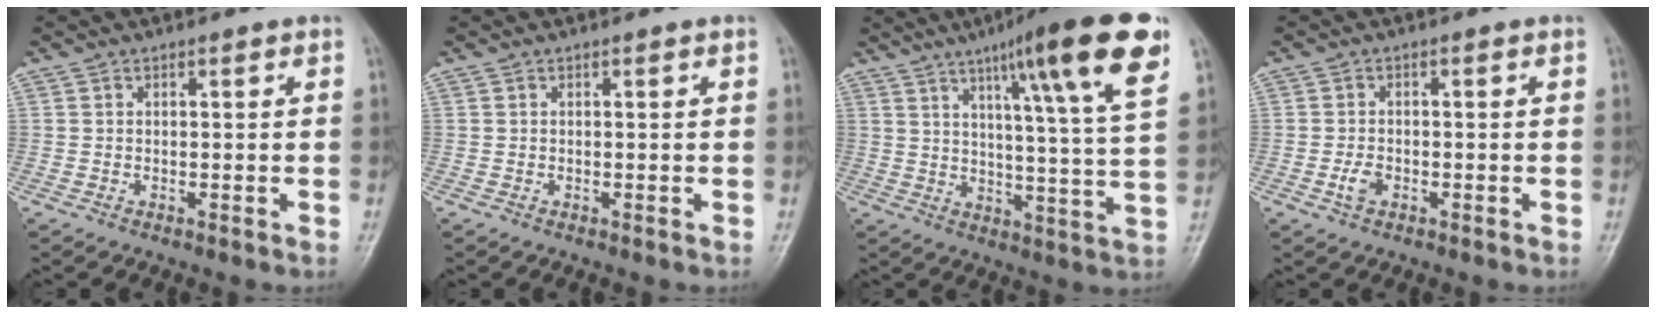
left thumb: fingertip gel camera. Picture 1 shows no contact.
{"total": 0.0}
{"total": 20.1, "force": [10.8, 1.9, 16.8], "torque": [-0.231, -0.035, 0.151]}
{"total": 2.4, "force": [-1.0, 1.5, 1.6], "torque": [-0.032, 0.005, -0.019]}